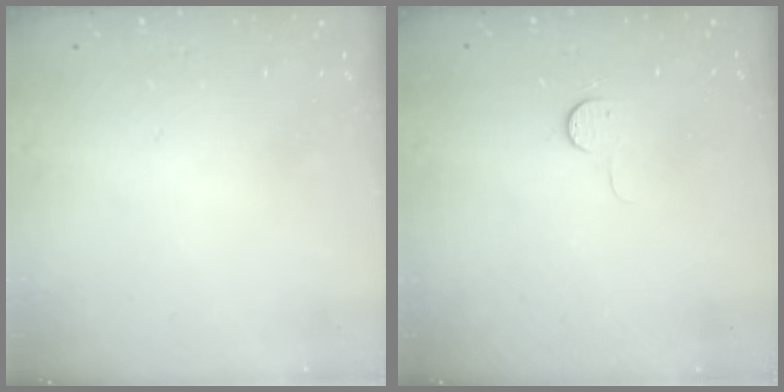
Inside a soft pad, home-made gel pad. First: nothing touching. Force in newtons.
{"total": 4.9, "press": 4.9, "slide": 0.5}